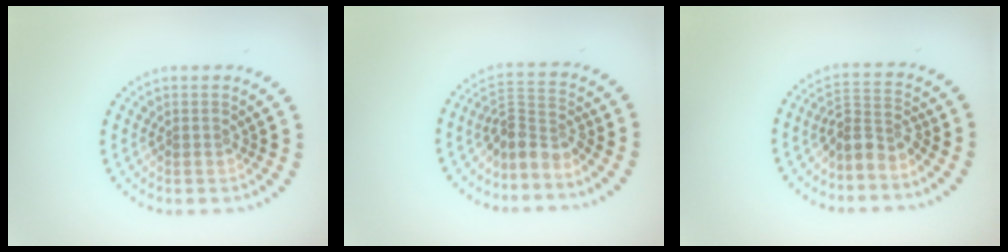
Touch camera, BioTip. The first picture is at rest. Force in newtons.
{"total": 3.2, "press": 2.2, "slide": 2.4}
{"total": 2.8, "press": 2.1, "slide": 1.9}